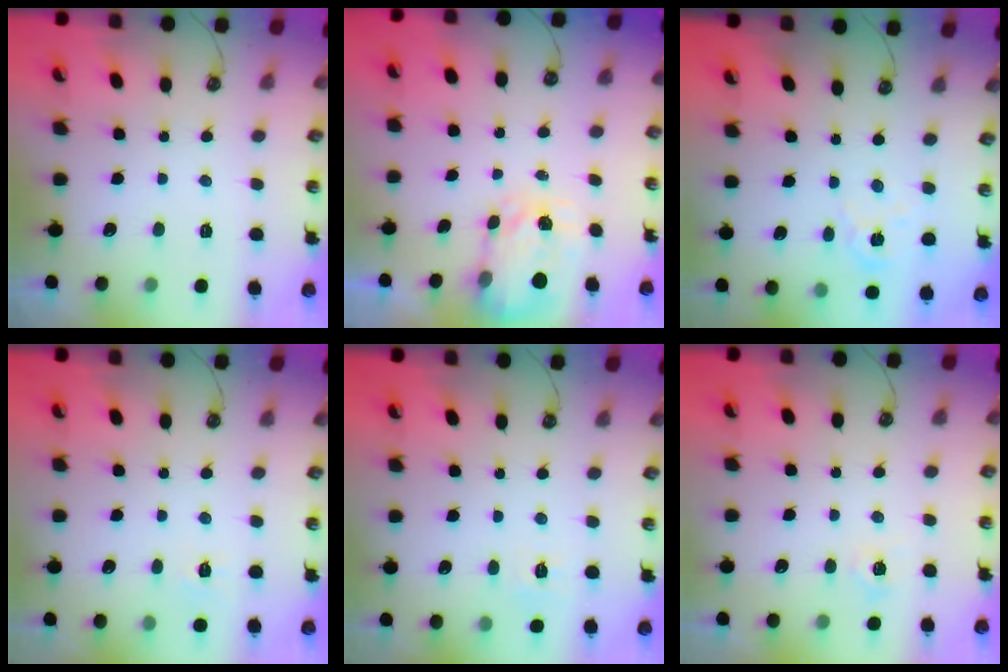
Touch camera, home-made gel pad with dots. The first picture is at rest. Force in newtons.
{"total": 3.9, "press": 3.9, "slide": 0.6}
{"total": 2.7, "press": 2.7, "slide": 0.3}
{"total": 5.5, "press": 5.4, "slide": 0.7}
{"total": 5.9, "press": 5.8, "slide": 0.7}
{"total": 6.6, "press": 6.6, "slide": 0.3}